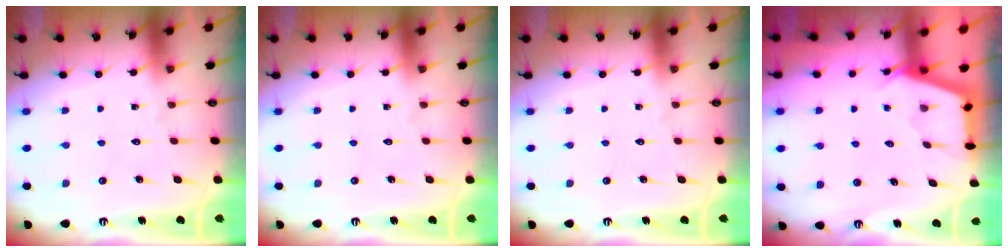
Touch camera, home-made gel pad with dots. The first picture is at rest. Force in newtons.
{"total": 0.0}
{"total": 0.0}
{"total": 2.9, "press": 2.9, "slide": 0.3}